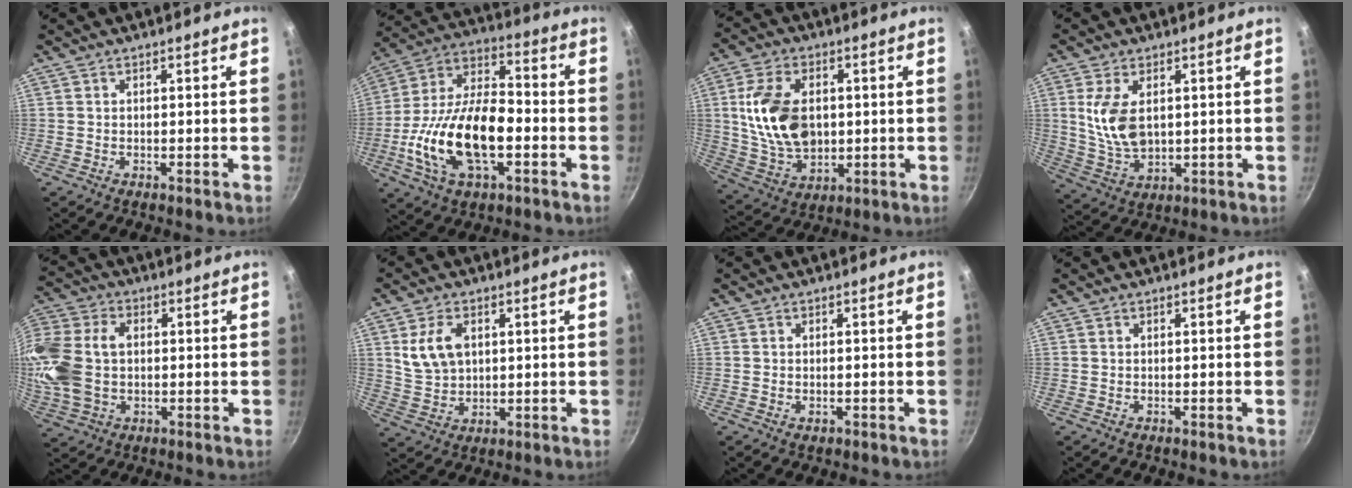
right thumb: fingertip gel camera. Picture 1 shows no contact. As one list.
[{"total": 20.9, "force": [-5.0, 10.8, 17.1], "torque": [-0.303, 0.038, -0.098]}, {"total": 15.4, "force": [1.5, 10.2, 11.5], "torque": [-0.197, -0.008, 0.037]}, {"total": 9.6, "force": [2.0, 5.5, 7.6], "torque": [-0.143, -0.021, 0.047]}, {"total": 17.9, "force": [0.7, 12.8, 12.6], "torque": [-0.277, 0.030, 0.011]}, {"total": 8.1, "force": [2.3, 5.4, 5.6], "torque": [-0.097, -0.010, 0.051]}, {"total": 0.9, "force": [-0.3, 0.6, 0.6], "torque": [-0.009, 0.000, -0.004]}, {"total": 0.0}]